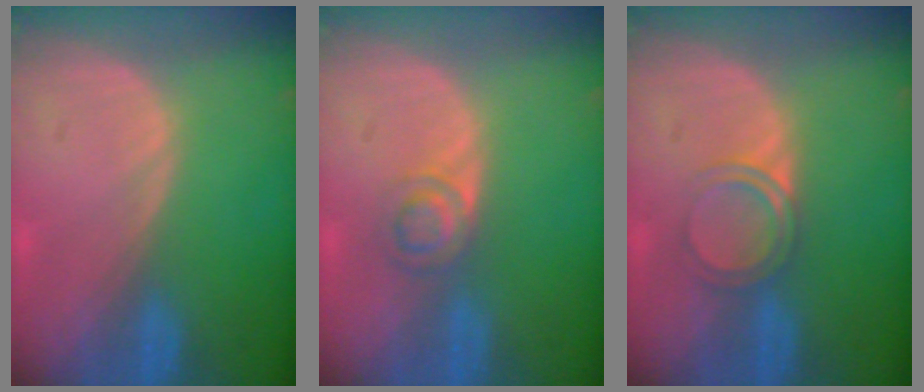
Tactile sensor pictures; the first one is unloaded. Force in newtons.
{"total": 3.3, "press": 3.3, "slide": 0.4}
{"total": 3.4, "press": 3.3, "slide": 0.3}